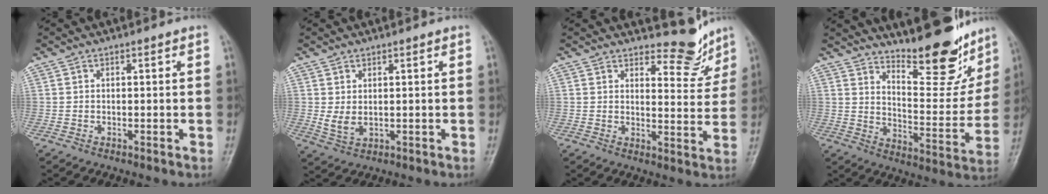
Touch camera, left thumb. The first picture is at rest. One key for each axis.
{"total": 3.6, "fx": 0.5, "fy": 2.2, "fz": 2.7, "tx": -0.050, "ty": -0.008, "tz": 0.017}
{"total": 6.8, "fx": 6.2, "fy": 2.5, "fz": 1.5, "tx": 0.005, "ty": -0.060, "tz": 0.082}
{"total": 17.0, "fx": 14.0, "fy": 5.0, "fz": 8.2, "tx": -0.073, "ty": -0.113, "tz": 0.204}